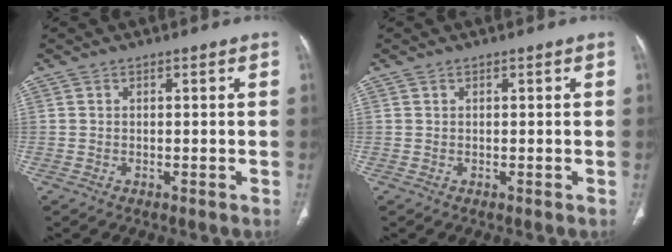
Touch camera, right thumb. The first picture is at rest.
{"total": 0.0}